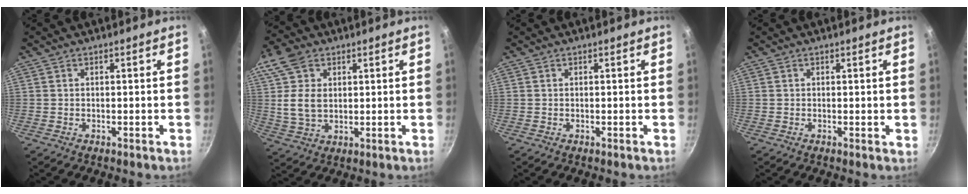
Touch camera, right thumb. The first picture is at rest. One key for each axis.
{"total": 10.1, "fx": 2.5, "fy": 7.1, "fz": 6.7, "tx": -0.112, "ty": -0.008, "tz": 0.045}
{"total": 0.0}
{"total": 0.6, "fx": 0.1, "fy": 0.2, "fz": 0.5, "tx": -0.006, "ty": -0.001, "tz": 0.000}